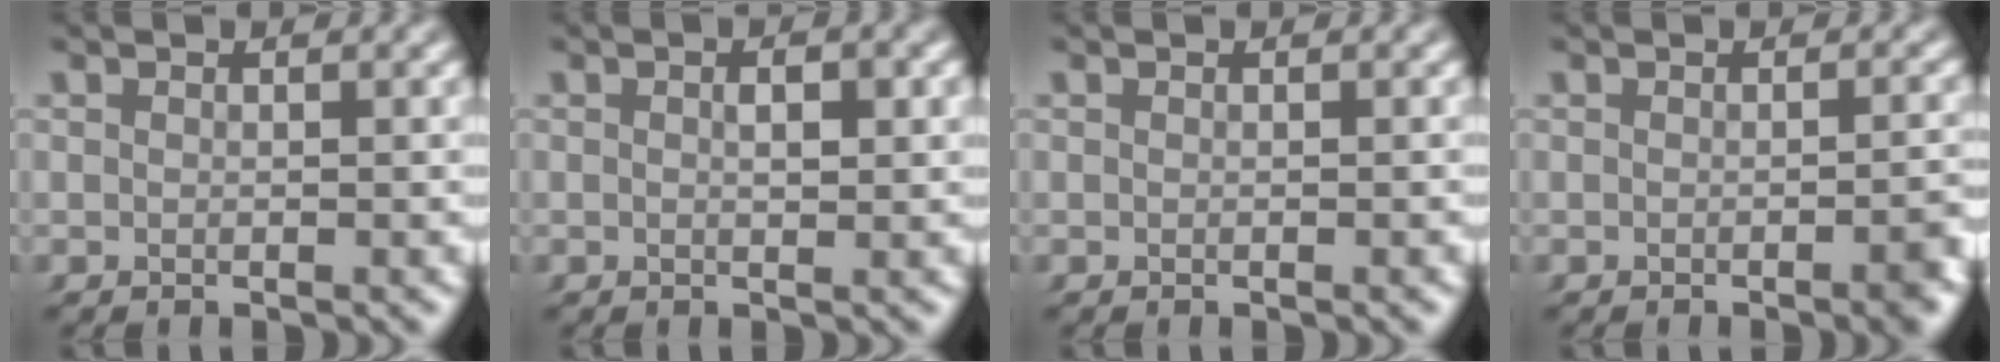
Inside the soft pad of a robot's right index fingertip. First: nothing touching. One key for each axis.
{"total": 1.6, "fx": 0.1, "fy": 0.7, "fz": 1.5, "tx": -0.020, "ty": -0.002, "tz": 0.000}
{"total": 0.0}
{"total": 2.2, "fx": -0.8, "fy": 0.6, "fz": 1.9, "tx": -0.018, "ty": 0.009, "tz": -0.021}